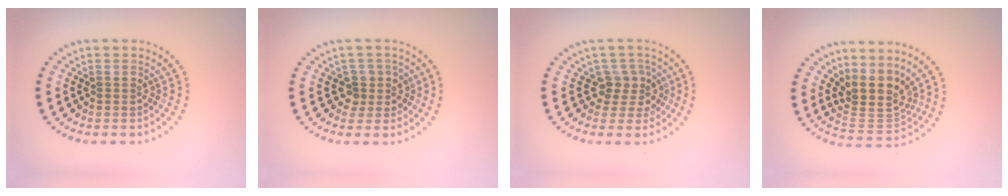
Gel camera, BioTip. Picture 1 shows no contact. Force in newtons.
{"total": 2.2, "press": 1.8, "slide": 1.2}
{"total": 2.6, "press": 2.0, "slide": 1.7}
{"total": 4.1, "press": 3.2, "slide": 2.6}